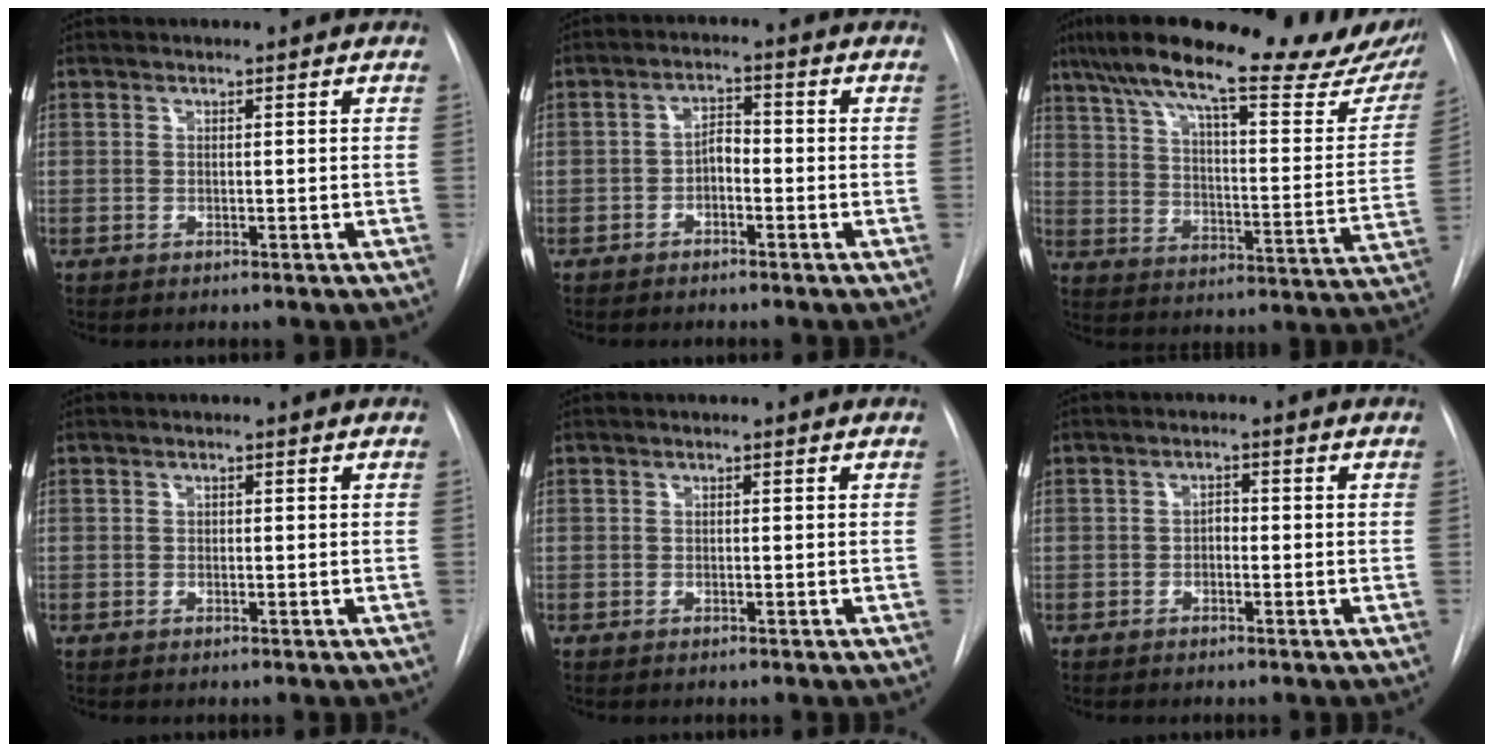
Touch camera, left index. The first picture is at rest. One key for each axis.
{"total": 2.8, "fx": -1.3, "fy": 1.4, "fz": 2.1, "tx": -0.030, "ty": 0.010, "tz": -0.025}
{"total": 31.0, "fx": 24.5, "fy": 5.6, "fz": 18.2, "tx": -0.254, "ty": -0.009, "tz": 0.326}
{"total": 0.0}
{"total": 0.0}
{"total": 1.4, "fx": -0.5, "fy": 0.9, "fz": 1.0, "tx": -0.009, "ty": 0.005, "tz": -0.011}